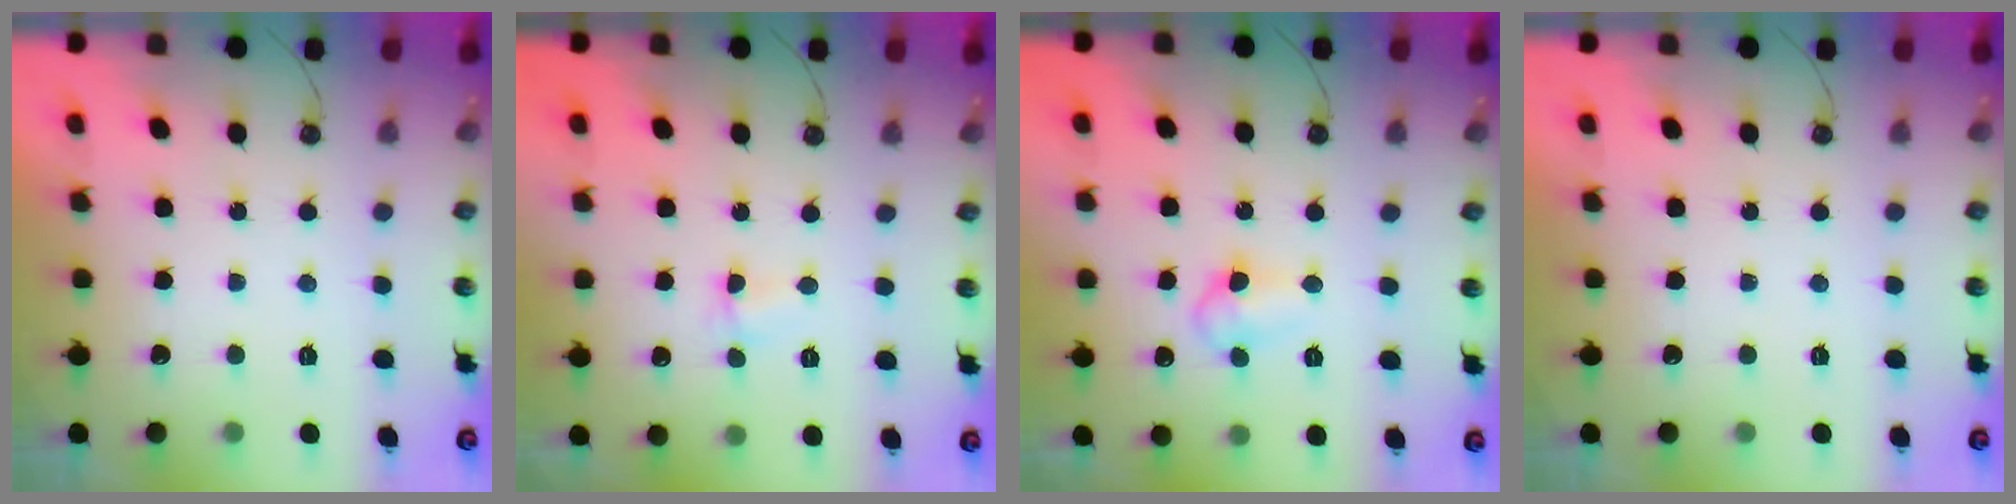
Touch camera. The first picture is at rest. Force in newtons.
{"total": 2.6, "press": 2.5, "slide": 0.5}
{"total": 7.7, "press": 6.6, "slide": 3.8}
{"total": 0.0}